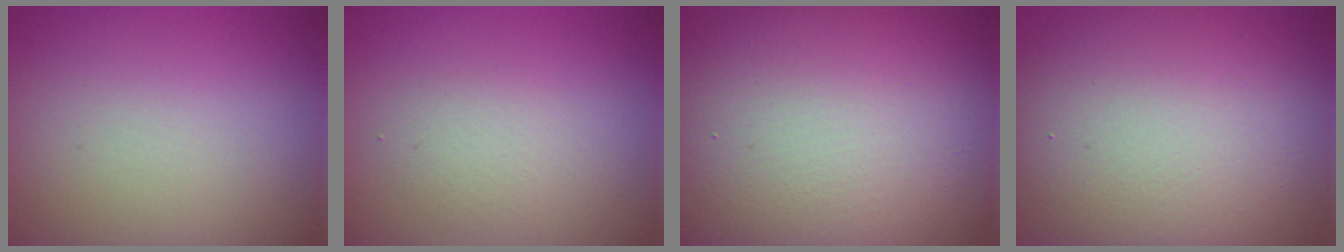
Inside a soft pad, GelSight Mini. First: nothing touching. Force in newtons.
{"total": 1.6, "press": 1.6, "slide": 0.2}
{"total": 19.8, "press": 19.8, "slide": 1.3}
{"total": 12.9, "press": 12.8, "slide": 1.1}